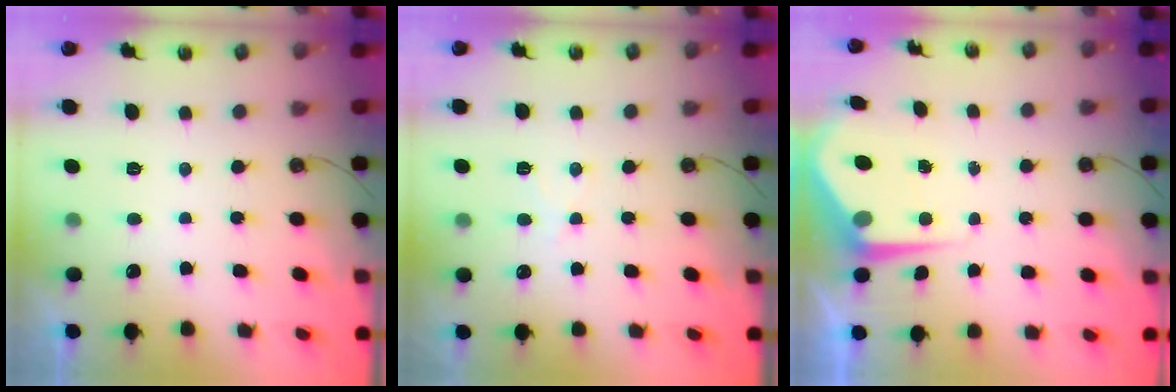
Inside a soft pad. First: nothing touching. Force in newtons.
{"total": 5.1, "press": 5.1, "slide": 0.8}
{"total": 5.6, "press": 5.6, "slide": 0.2}